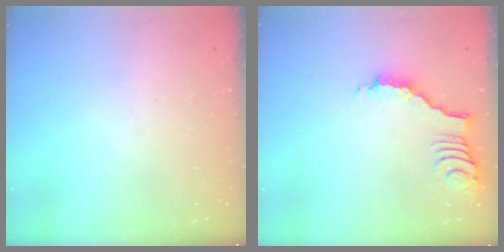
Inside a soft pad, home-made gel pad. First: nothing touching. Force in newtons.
{"total": 3.0, "press": 3.0, "slide": 0.4}